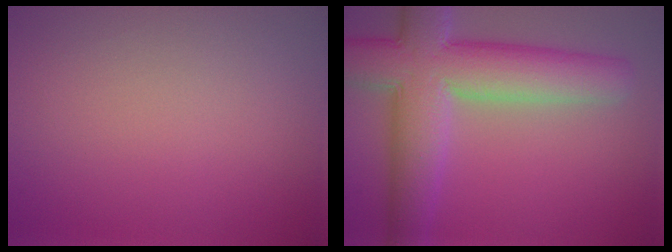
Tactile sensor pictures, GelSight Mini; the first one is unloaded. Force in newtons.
{"total": 10.0, "press": 10.0, "slide": 0.5}